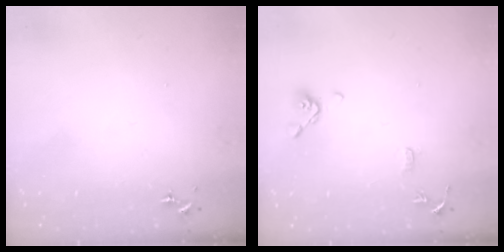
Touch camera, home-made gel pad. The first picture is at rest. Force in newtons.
{"total": 10.5, "press": 10.4, "slide": 1.9}